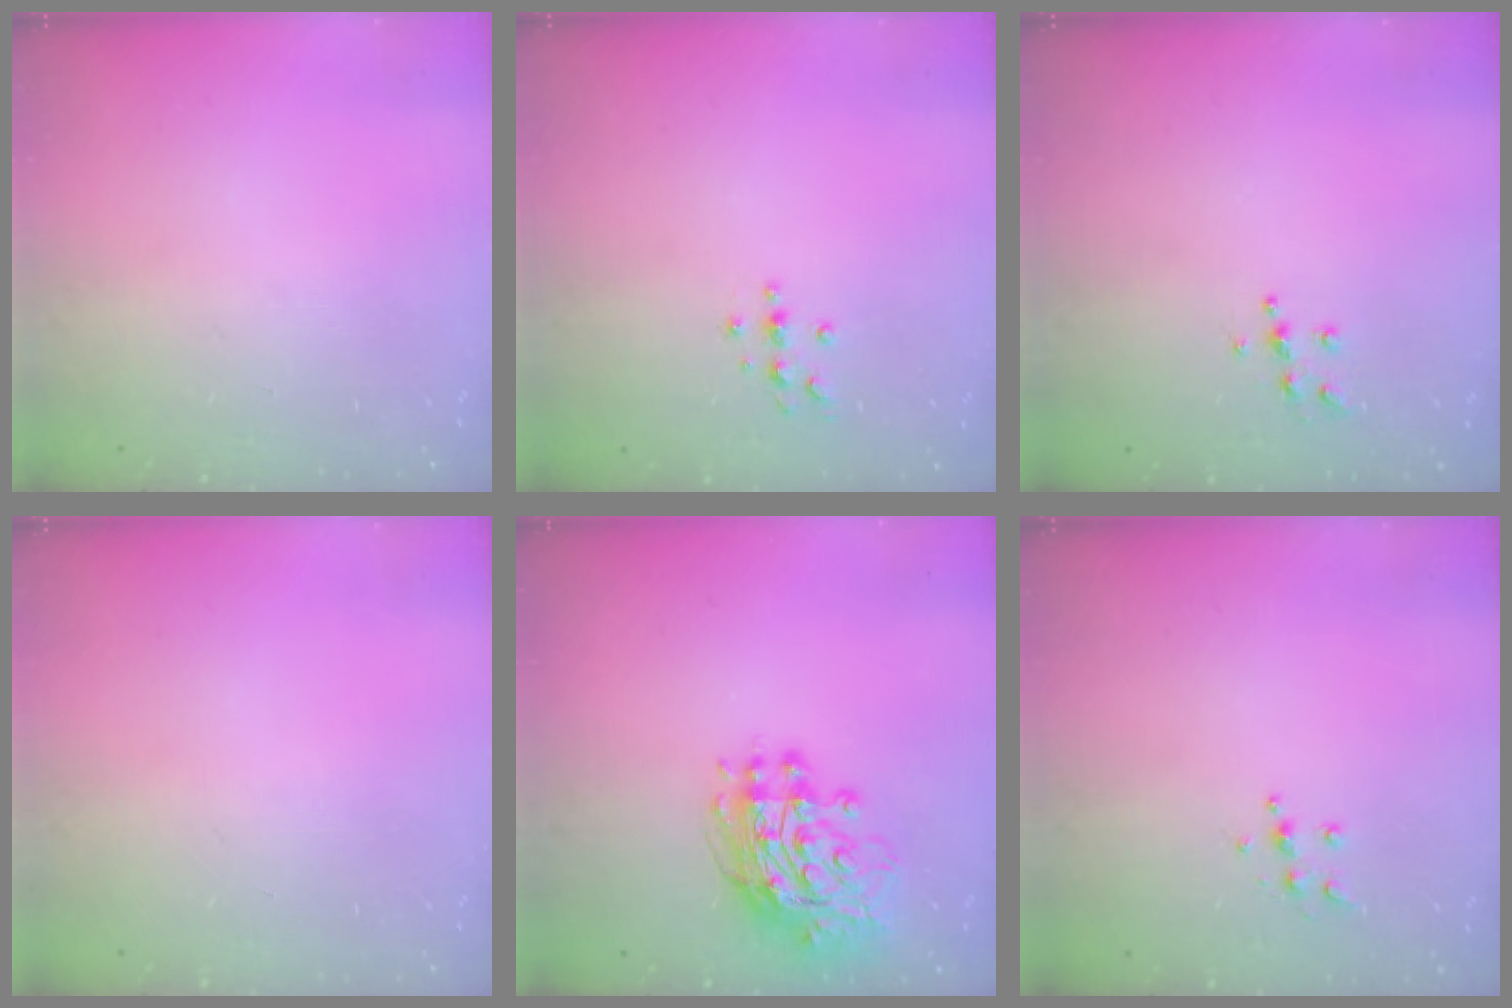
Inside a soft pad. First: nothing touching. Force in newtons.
{"total": 3.7, "press": 3.6, "slide": 0.5}
{"total": 5.9, "press": 5.9, "slide": 0.5}
{"total": 0.0}
{"total": 12.2, "press": 12.1, "slide": 1.3}
{"total": 6.7, "press": 6.7, "slide": 0.8}